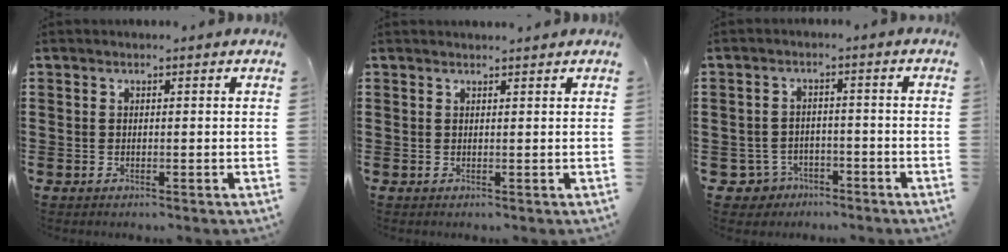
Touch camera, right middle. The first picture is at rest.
{"total": 1.0, "force": [1.0, -0.1, 0.1], "torque": [-0.002, -0.003, 0.020]}
{"total": 3.2, "force": [-2.6, 1.7, 0.4], "torque": [-0.031, -0.001, -0.062]}